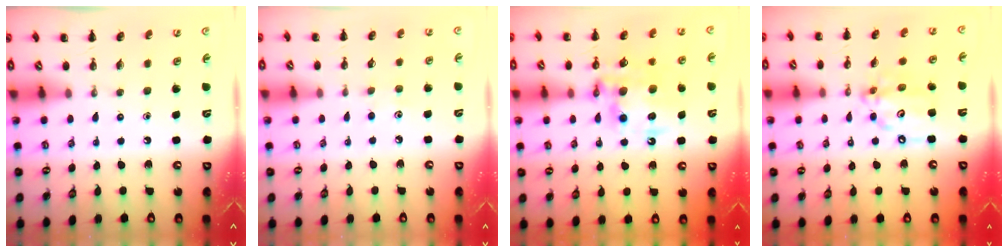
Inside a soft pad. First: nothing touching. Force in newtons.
{"total": 3.6, "press": 3.4, "slide": 1.0}
{"total": 15.3, "press": 14.9, "slide": 3.3}
{"total": 11.5, "press": 11.2, "slide": 2.5}